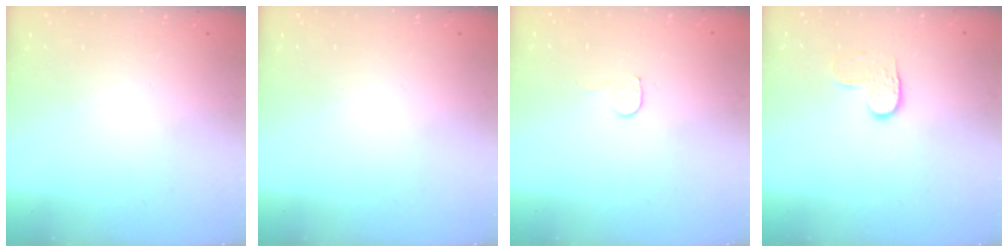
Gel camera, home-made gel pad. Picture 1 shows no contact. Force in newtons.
{"total": 0.0}
{"total": 4.1, "press": 4.1, "slide": 0.3}
{"total": 4.0, "press": 4.0, "slide": 0.4}